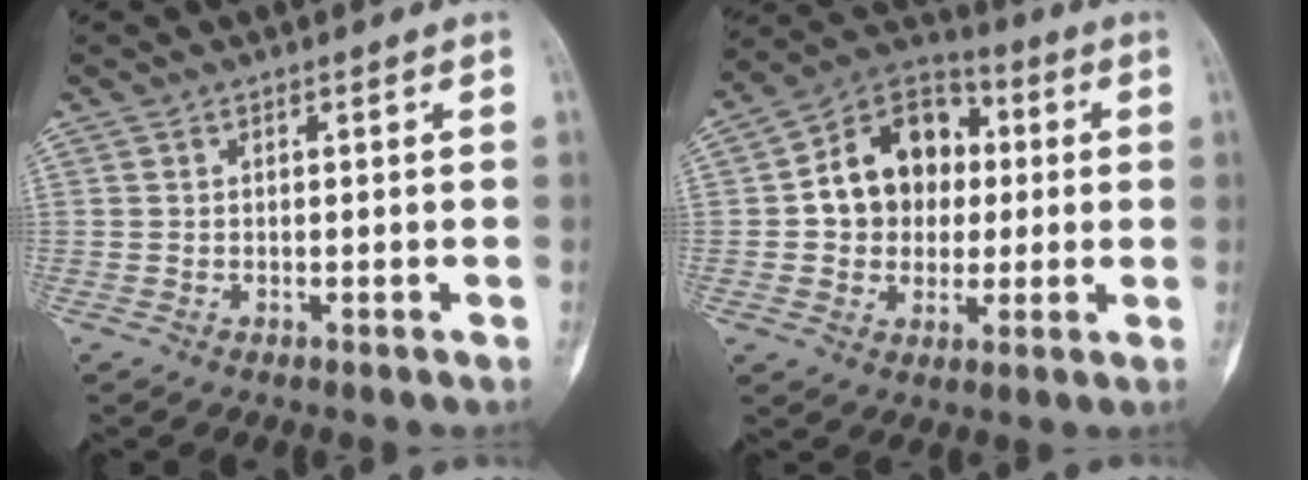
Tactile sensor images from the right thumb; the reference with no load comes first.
{"total": 15.2, "force": [1.4, 12.2, 9.0], "torque": [-0.096, 0.022, 0.016]}